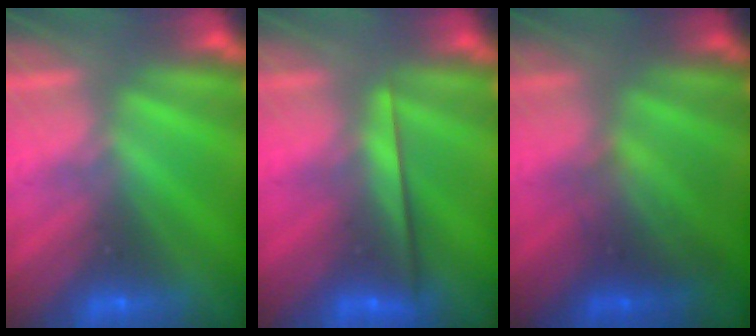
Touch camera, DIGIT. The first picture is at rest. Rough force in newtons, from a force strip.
{"total": 2.3}
{"total": 2.0}